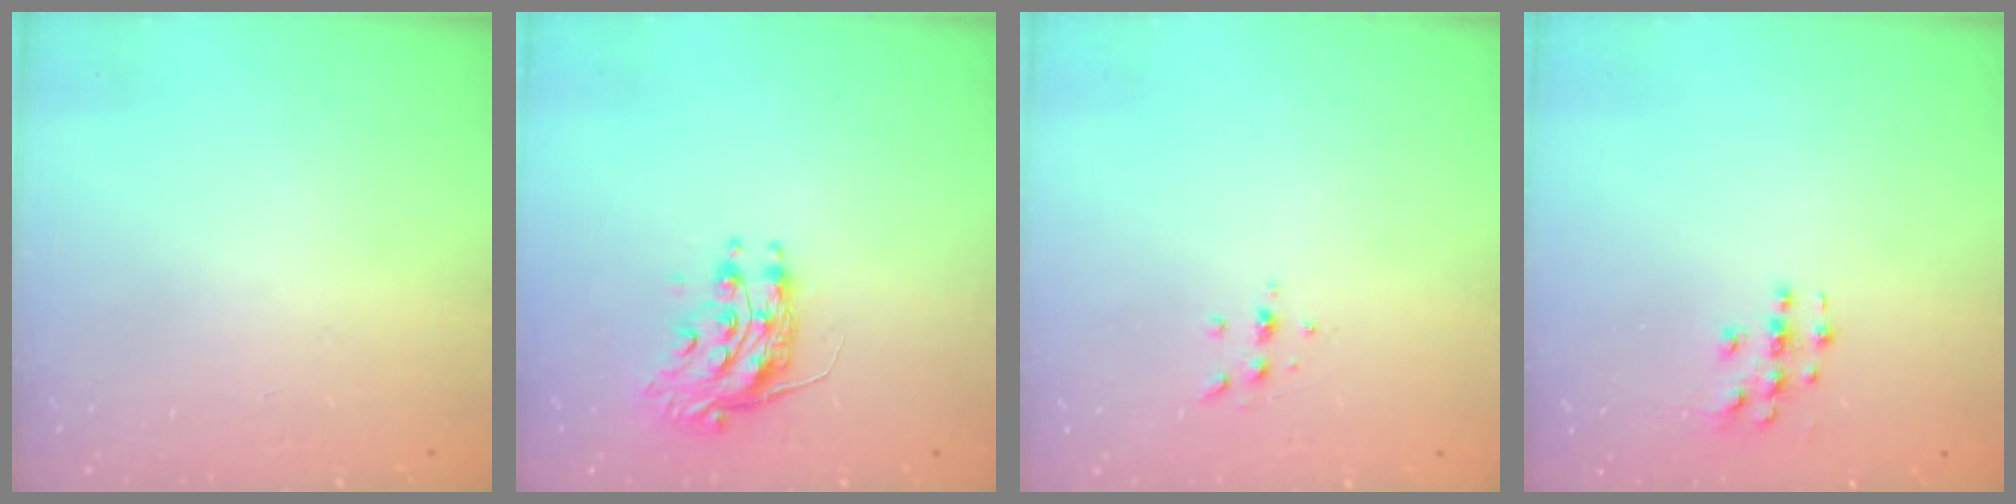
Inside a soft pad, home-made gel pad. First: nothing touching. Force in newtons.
{"total": 8.8, "press": 8.8, "slide": 0.0}
{"total": 6.1, "press": 6.1, "slide": 0.7}
{"total": 3.4, "press": 3.4, "slide": 0.2}